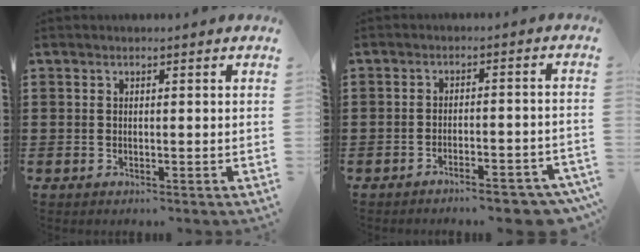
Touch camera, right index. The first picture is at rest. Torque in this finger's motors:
{"motor_torque": [2.14, 0.00, 0.83, 0.06]}